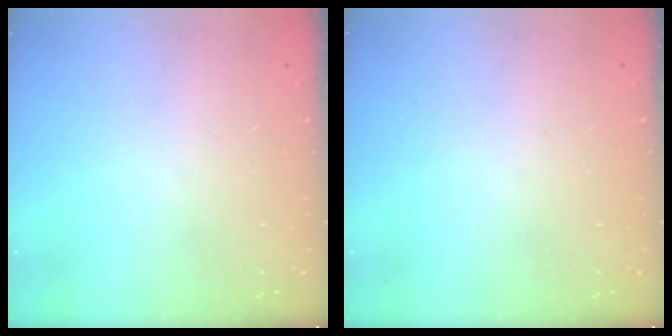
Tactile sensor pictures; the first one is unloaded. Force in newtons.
{"total": 0.0}